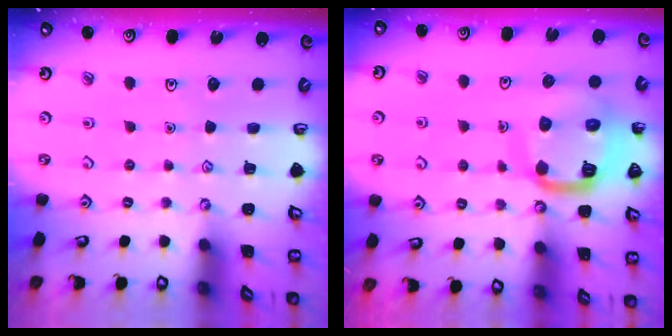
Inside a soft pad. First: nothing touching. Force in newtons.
{"total": 13.5, "press": 13.4, "slide": 1.5}